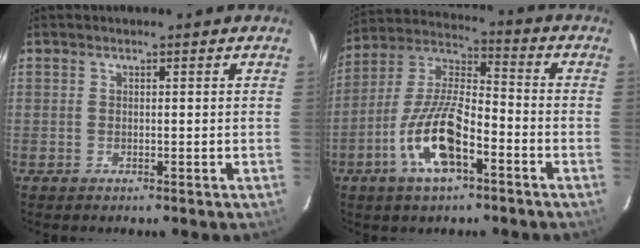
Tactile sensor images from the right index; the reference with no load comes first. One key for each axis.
{"total": 14.1, "fx": -6.5, "fy": 4.7, "fz": 11.6, "tx": -0.246, "ty": -0.004, "tz": -0.125}